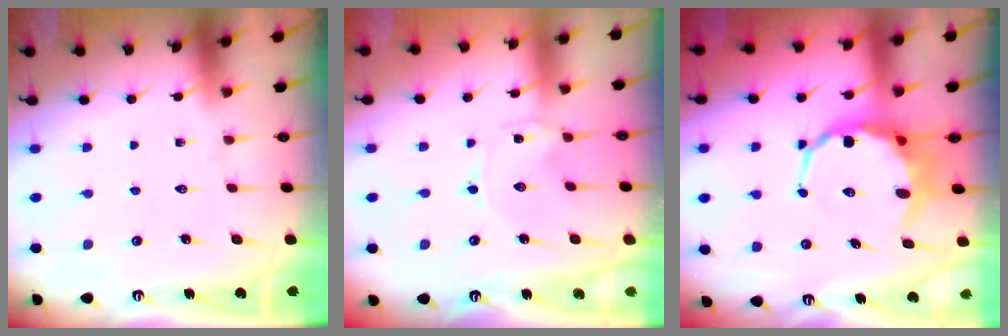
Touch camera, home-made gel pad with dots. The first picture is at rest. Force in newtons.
{"total": 0.0}
{"total": 8.5, "press": 8.3, "slide": 1.9}